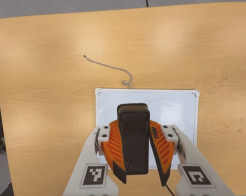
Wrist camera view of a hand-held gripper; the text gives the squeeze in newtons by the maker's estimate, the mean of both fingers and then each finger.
{"total": 11.3, "left": 10.3, "right": 12.3}